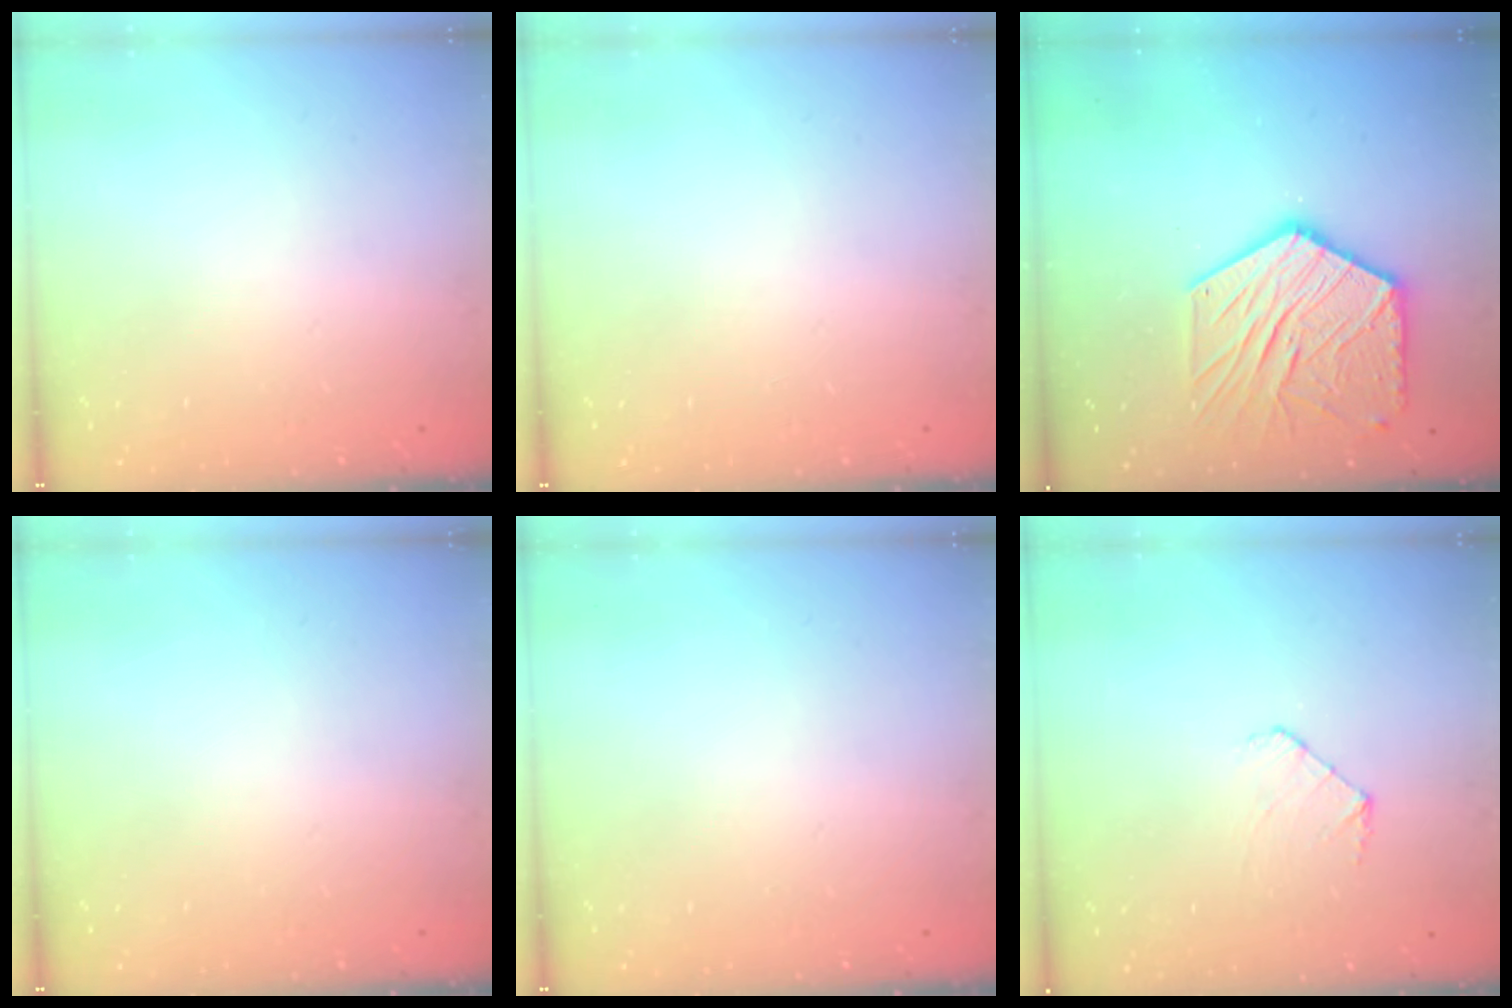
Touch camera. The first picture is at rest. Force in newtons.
{"total": 0.0}
{"total": 18.2, "press": 18.1, "slide": 1.6}
{"total": 0.0}
{"total": 0.0}
{"total": 5.5, "press": 5.5, "slide": 0.5}